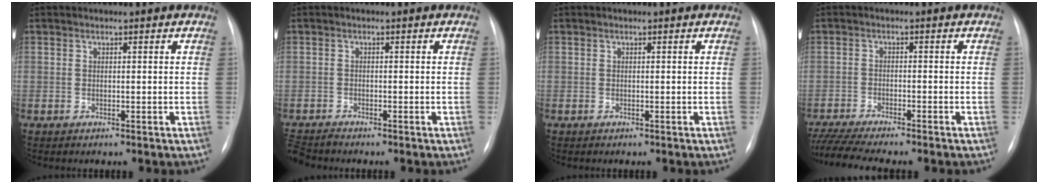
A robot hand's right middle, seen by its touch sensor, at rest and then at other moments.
{"total": 2.7, "force": [-2.6, -0.2, 0.6], "torque": [-0.013, -0.011, -0.049]}
{"total": 0.0}
{"total": 10.0, "force": [-8.7, 0.5, 4.9], "torque": [-0.068, -0.014, -0.134]}